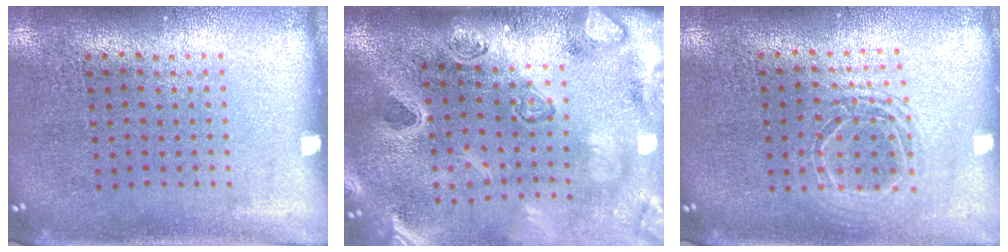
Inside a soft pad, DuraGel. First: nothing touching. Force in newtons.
{"total": 4.2, "press": 3.3, "slide": 2.6}
{"total": 1.7, "press": 1.4, "slide": 0.9}